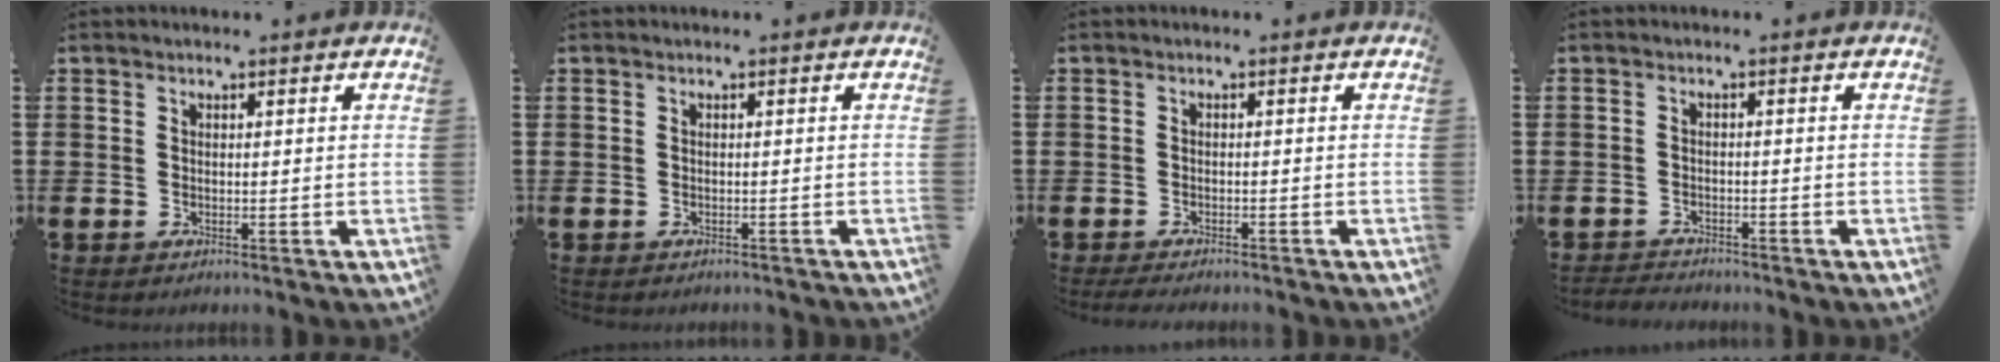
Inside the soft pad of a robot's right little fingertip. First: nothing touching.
{"total": 0.0}
{"total": 1.3, "force": [-1.2, 0.1, 0.5], "torque": [-0.010, 0.001, -0.023]}
{"total": 1.1, "force": [-1.0, 0.1, -0.3], "torque": [0.002, 0.004, -0.024]}